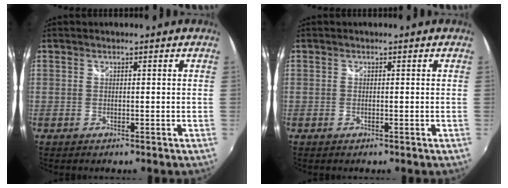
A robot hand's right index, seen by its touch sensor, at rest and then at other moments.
{"total": 0.0}